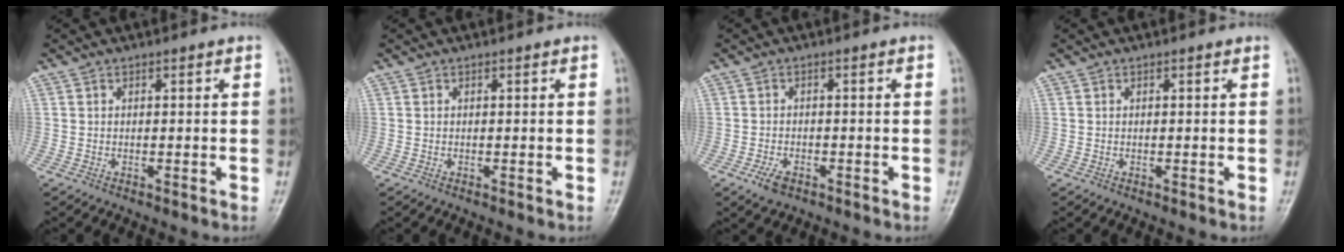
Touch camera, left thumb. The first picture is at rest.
{"total": 0.0}
{"total": 3.0, "force": [-1.9, 1.7, 1.7], "torque": [-0.035, 0.006, -0.031]}
{"total": 0.0}